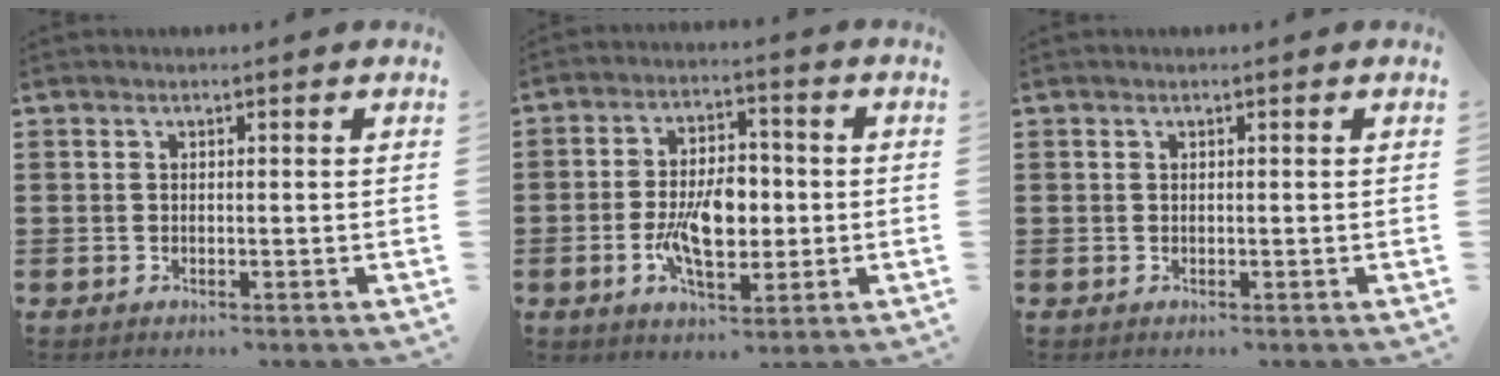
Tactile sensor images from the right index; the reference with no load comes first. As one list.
[{"total": 8.9, "force": [-1.4, 4.8, 7.4], "torque": [-0.140, 0.000, -0.032]}, {"total": 0.0}]